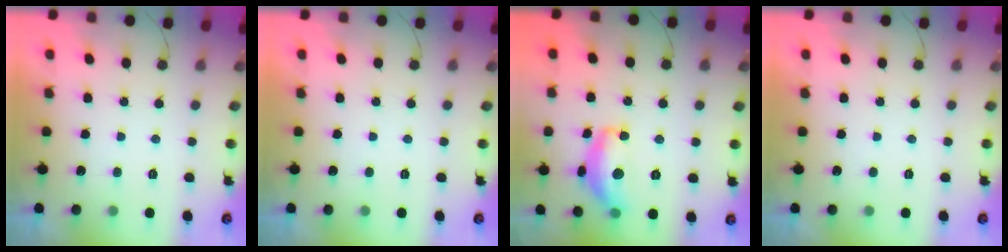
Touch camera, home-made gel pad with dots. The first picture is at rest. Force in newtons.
{"total": 0.0}
{"total": 14.3, "press": 14.2, "slide": 1.1}
{"total": 0.0}